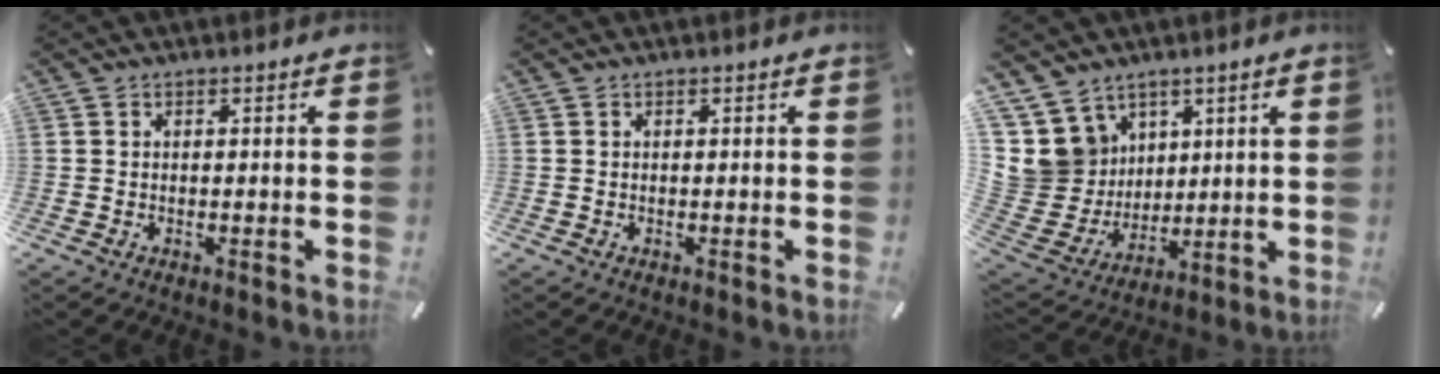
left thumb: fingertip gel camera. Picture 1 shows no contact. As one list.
[{"total": 0.0}, {"total": 13.2, "force": [5.3, 11.8, 2.7], "torque": [-0.079, -0.043, 0.111]}]